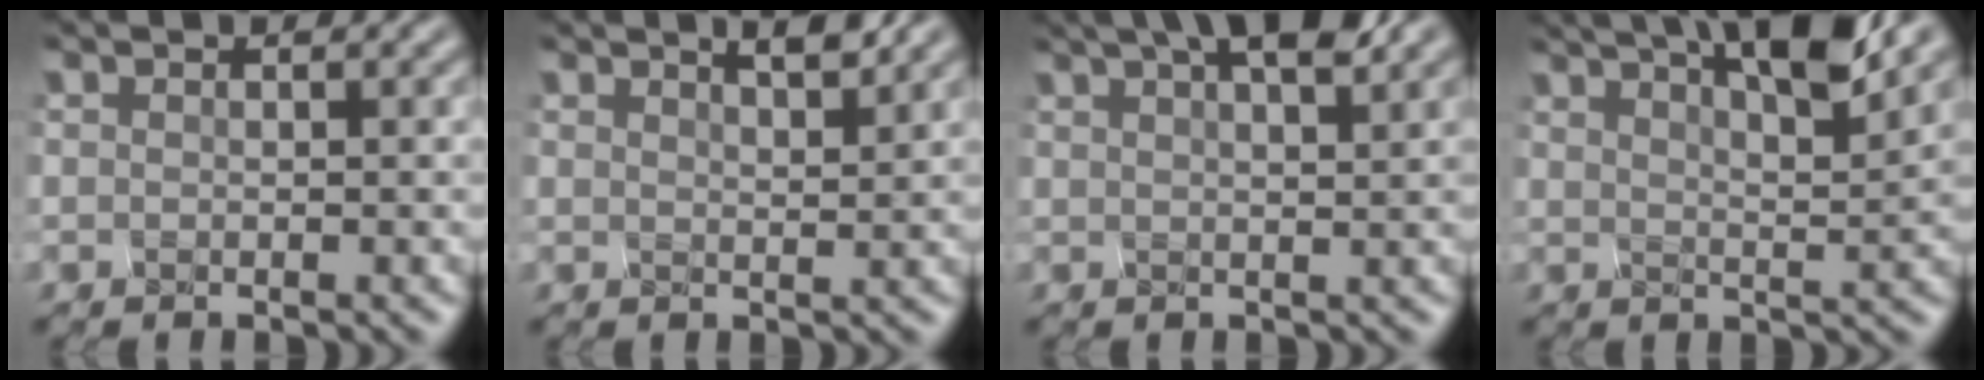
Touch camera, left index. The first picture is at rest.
{"total": 2.3, "force": [2.0, 0.2, 1.0], "torque": [0.004, 0.012, 0.023]}
{"total": 5.6, "force": [3.8, 1.2, 3.9], "torque": [-0.031, 0.027, 0.047]}
{"total": 7.3, "force": [4.9, 1.2, 5.2], "torque": [-0.061, 0.020, 0.074]}